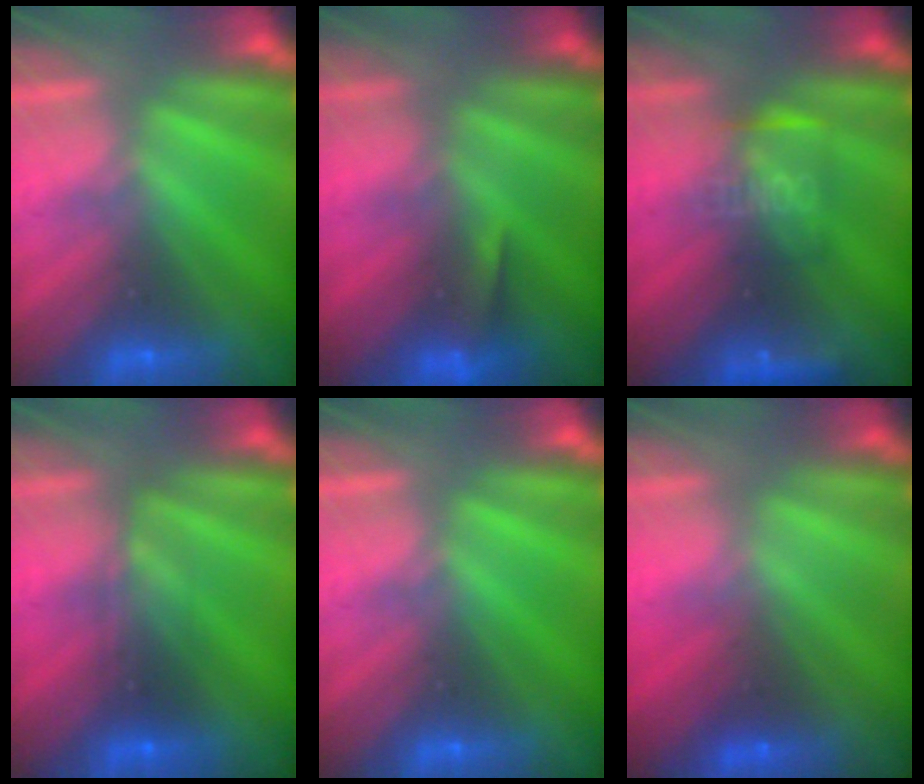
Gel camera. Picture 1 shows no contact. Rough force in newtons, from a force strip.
{"total": 4.8}
{"total": 7.1}
{"total": 2.4}
{"total": 0.0}
{"total": 1.6}